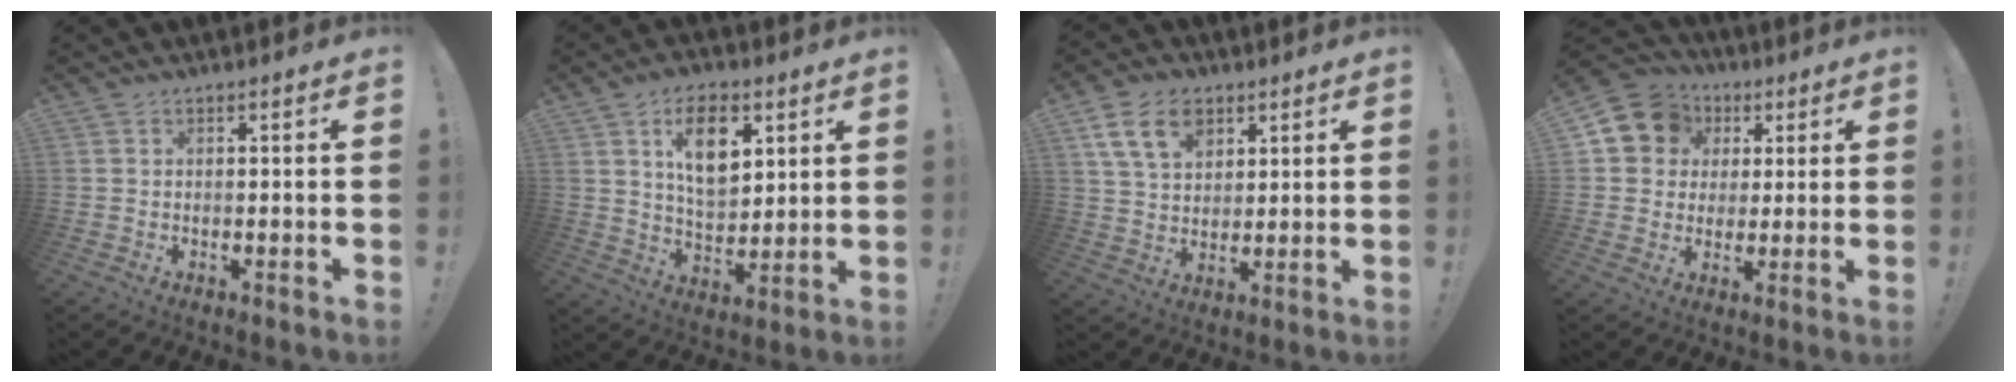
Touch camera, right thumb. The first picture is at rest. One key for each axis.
{"total": 13.3, "fx": 6.0, "fy": 7.6, "fz": 9.1, "tx": -0.136, "ty": -0.009, "tz": 0.108}
{"total": 12.8, "fx": 6.3, "fy": 8.6, "fz": 7.1, "tx": -0.116, "ty": -0.013, "tz": 0.121}
{"total": 10.3, "fx": 3.1, "fy": 9.3, "fz": 3.2, "tx": -0.044, "ty": -0.007, "tz": 0.065}